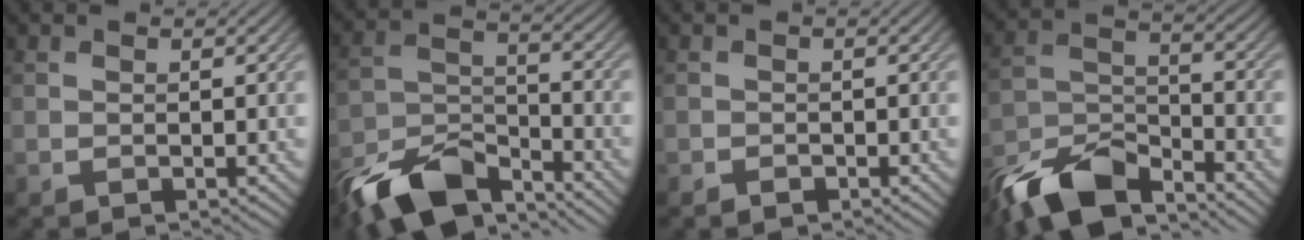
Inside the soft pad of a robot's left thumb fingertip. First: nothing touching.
{"total": 11.8, "force": [-9.3, 4.3, 5.9], "torque": [-0.115, -0.005, -0.184]}
{"total": 0.9, "force": [-0.7, 0.5, 0.3], "torque": [-0.004, -0.001, -0.014]}
{"total": 11.5, "force": [-9.2, 3.8, 5.8], "torque": [-0.117, -0.004, -0.191]}